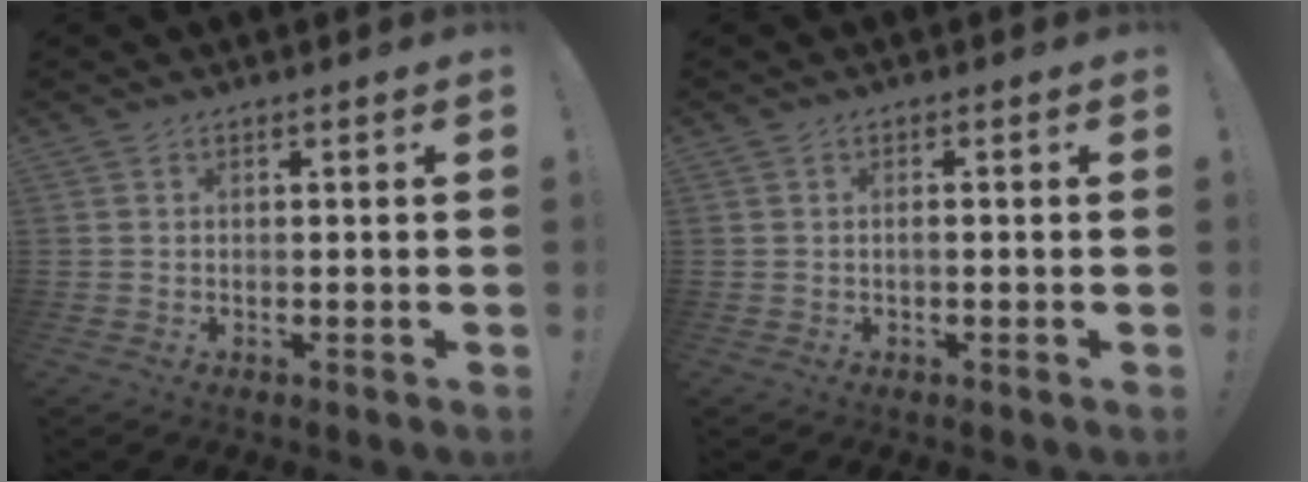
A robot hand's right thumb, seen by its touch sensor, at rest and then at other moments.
{"total": 1.2, "force": [-0.6, 0.0, 1.0], "torque": [-0.024, 0.003, -0.010]}